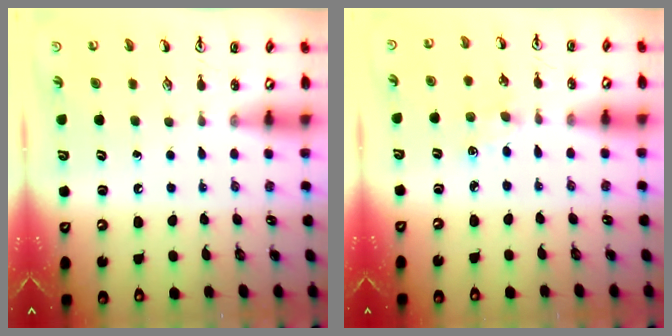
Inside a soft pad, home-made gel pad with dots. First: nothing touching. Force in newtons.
{"total": 3.6, "press": 3.6, "slide": 0.5}